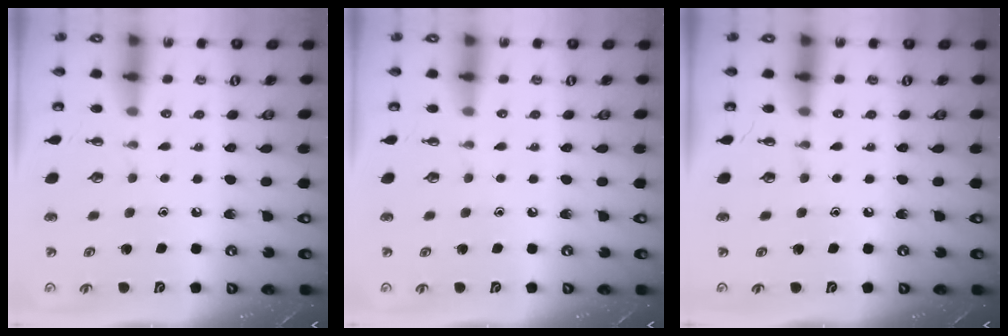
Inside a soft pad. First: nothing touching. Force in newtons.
{"total": 0.0}
{"total": 0.0}